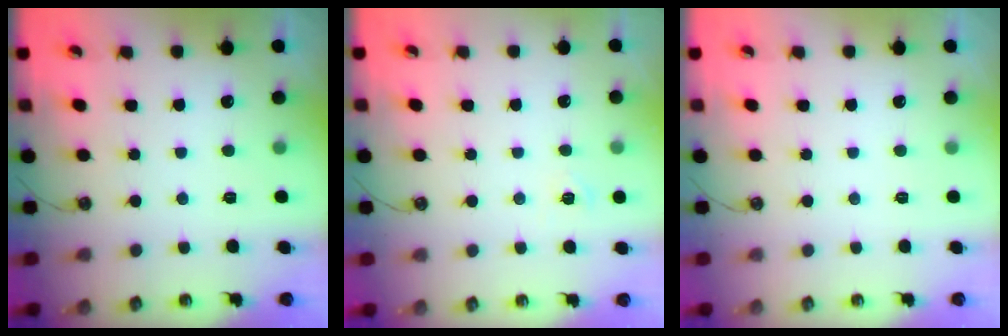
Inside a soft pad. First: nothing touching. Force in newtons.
{"total": 4.1, "press": 4.1, "slide": 0.5}
{"total": 0.0}